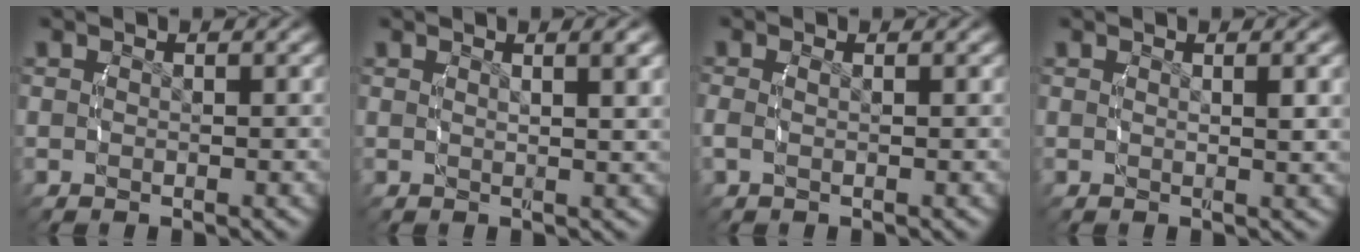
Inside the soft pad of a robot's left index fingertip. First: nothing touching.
{"total": 2.1, "force": [1.2, -0.4, 1.7], "torque": [-0.019, 0.002, 0.024]}
{"total": 1.0, "force": [-0.3, 0.4, 0.9], "torque": [-0.033, -0.008, 0.000]}
{"total": 1.5, "force": [0.7, -0.4, 1.3], "torque": [-0.016, -0.002, 0.015]}